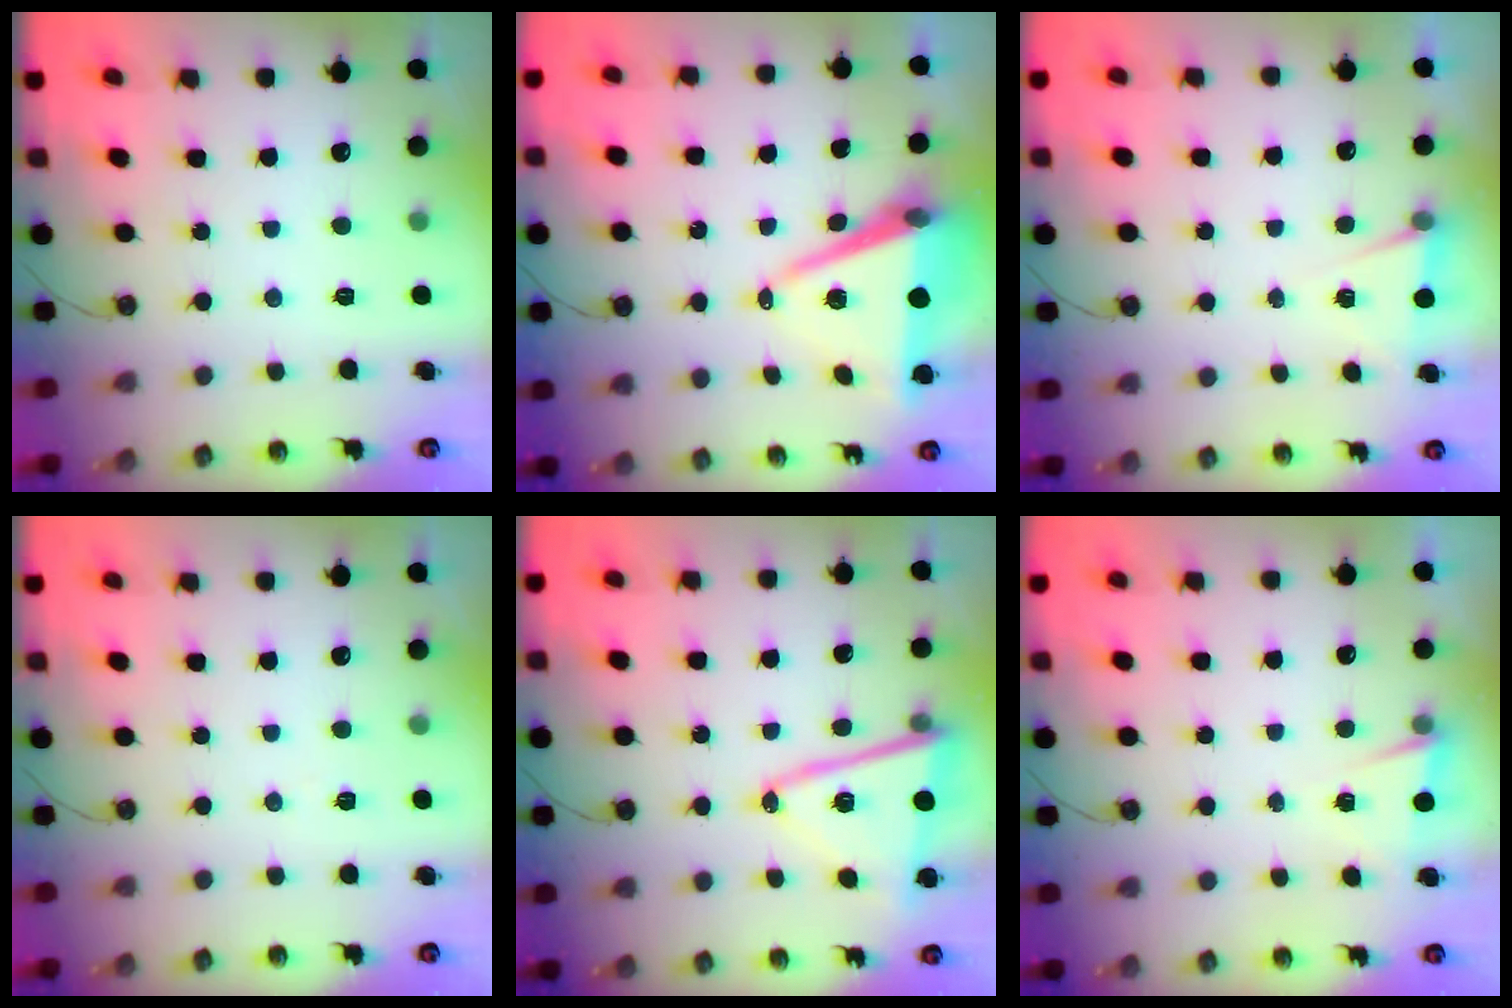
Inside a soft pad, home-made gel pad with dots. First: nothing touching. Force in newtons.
{"total": 10.2, "press": 9.3, "slide": 4.1}
{"total": 4.9, "press": 2.4, "slide": 4.3}
{"total": 5.2, "press": 3.0, "slide": 4.3}
{"total": 14.0, "press": 13.9, "slide": 1.3}
{"total": 2.8, "press": 2.6, "slide": 1.0}